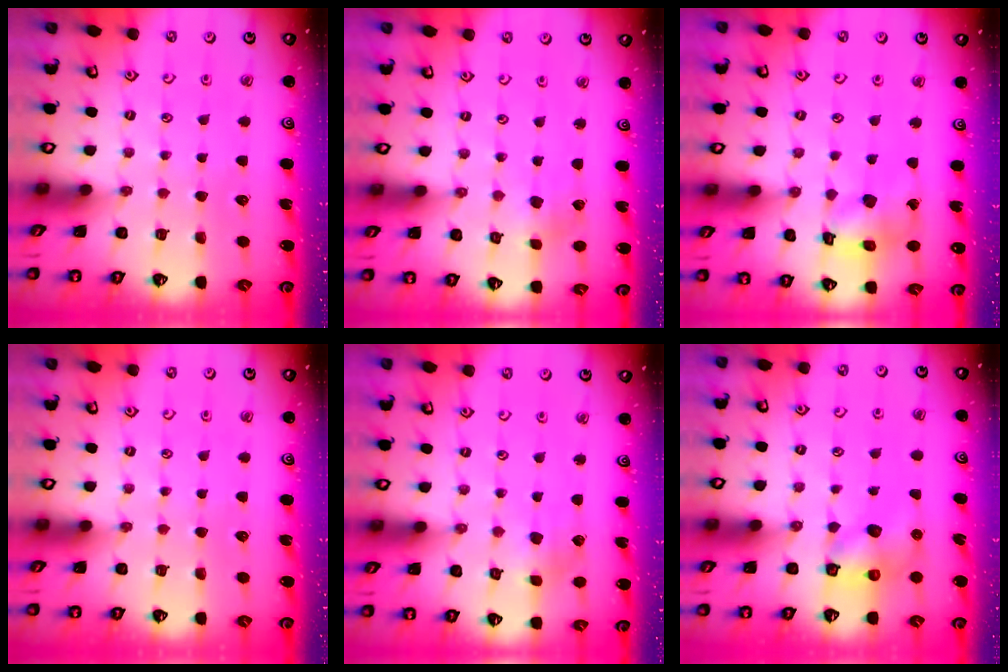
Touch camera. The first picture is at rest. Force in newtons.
{"total": 1.8, "press": 1.8, "slide": 0.3}
{"total": 12.8, "press": 12.8, "slide": 1.4}
{"total": 0.0}
{"total": 2.8, "press": 2.8, "slide": 0.1}
{"total": 8.7, "press": 8.7, "slide": 0.2}